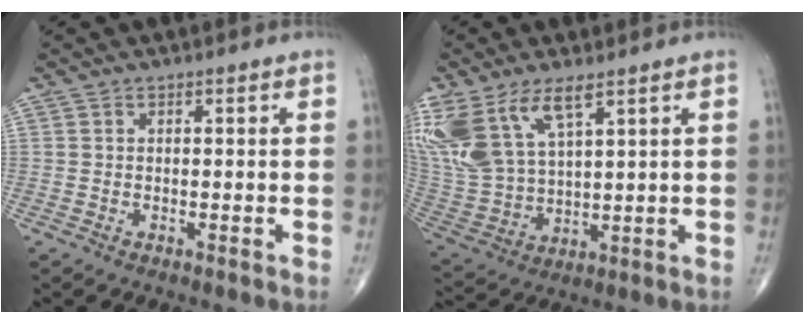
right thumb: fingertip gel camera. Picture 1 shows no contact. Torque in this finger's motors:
{"motor_torque": [0.32, 0.57, 1.63, 1.14, 0.21]}